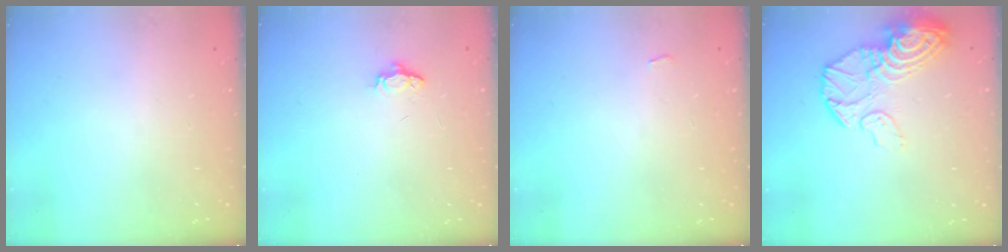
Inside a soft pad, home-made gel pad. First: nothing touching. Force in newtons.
{"total": 3.5, "press": 3.5, "slide": 0.4}
{"total": 2.3, "press": 2.3, "slide": 0.3}
{"total": 17.4, "press": 16.7, "slide": 5.1}